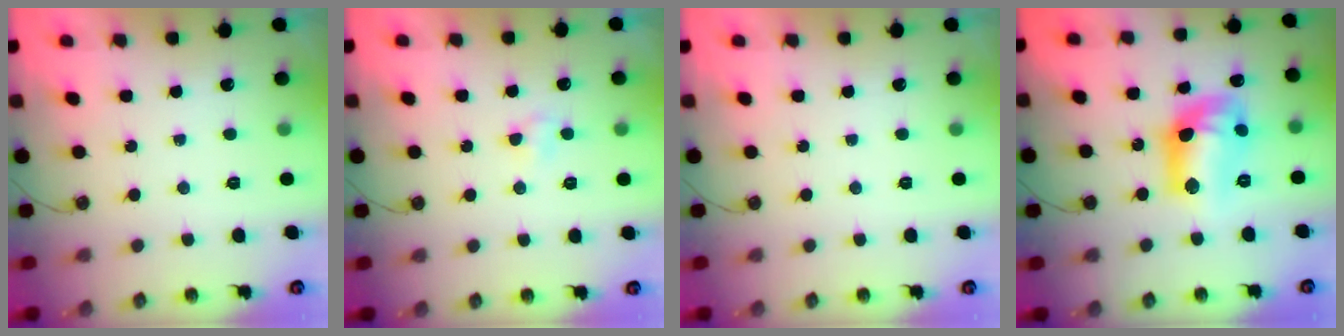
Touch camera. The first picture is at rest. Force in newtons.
{"total": 2.9, "press": 2.9, "slide": 0.3}
{"total": 0.0}
{"total": 16.1, "press": 15.6, "slide": 4.1}